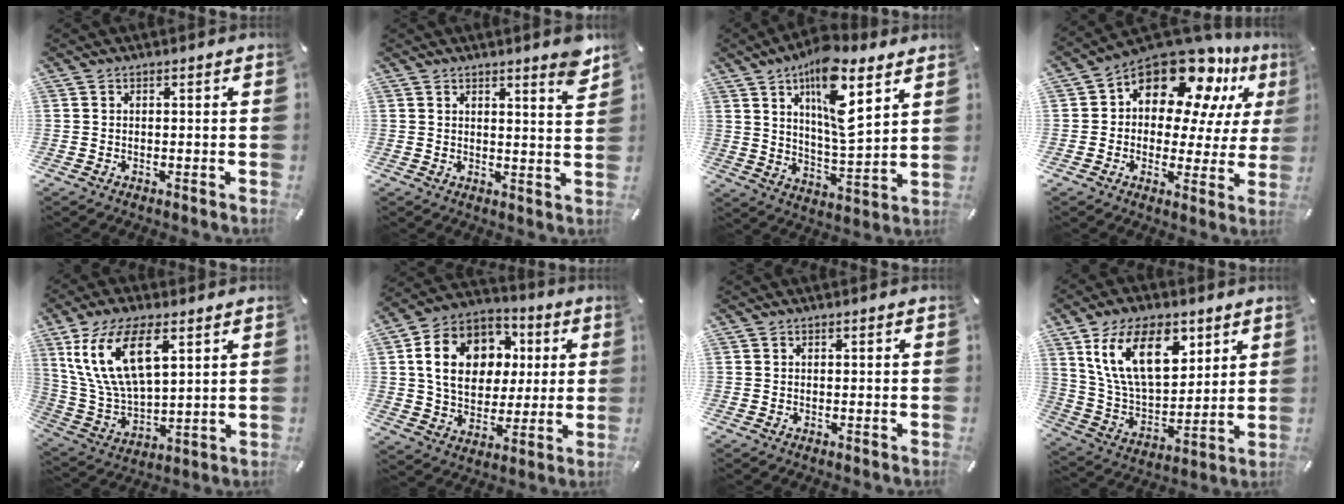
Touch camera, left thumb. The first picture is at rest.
{"total": 4.9, "force": [3.9, 0.4, 3.0], "torque": [-0.045, -0.027, 0.063]}
{"total": 15.4, "force": [9.0, 5.2, 11.3], "torque": [-0.190, -0.038, 0.149]}
{"total": 16.3, "force": [11.0, 8.6, 8.4], "torque": [-0.135, -0.088, 0.190]}
{"total": 16.5, "force": [7.9, 7.8, 12.2], "torque": [-0.289, -0.012, 0.135]}
{"total": 15.6, "force": [3.3, 12.9, 8.2], "torque": [-0.146, -0.001, 0.063]}
{"total": 0.0}
{"total": 18.7, "force": [9.1, 10.8, 12.3], "torque": [-0.256, -0.020, 0.159]}